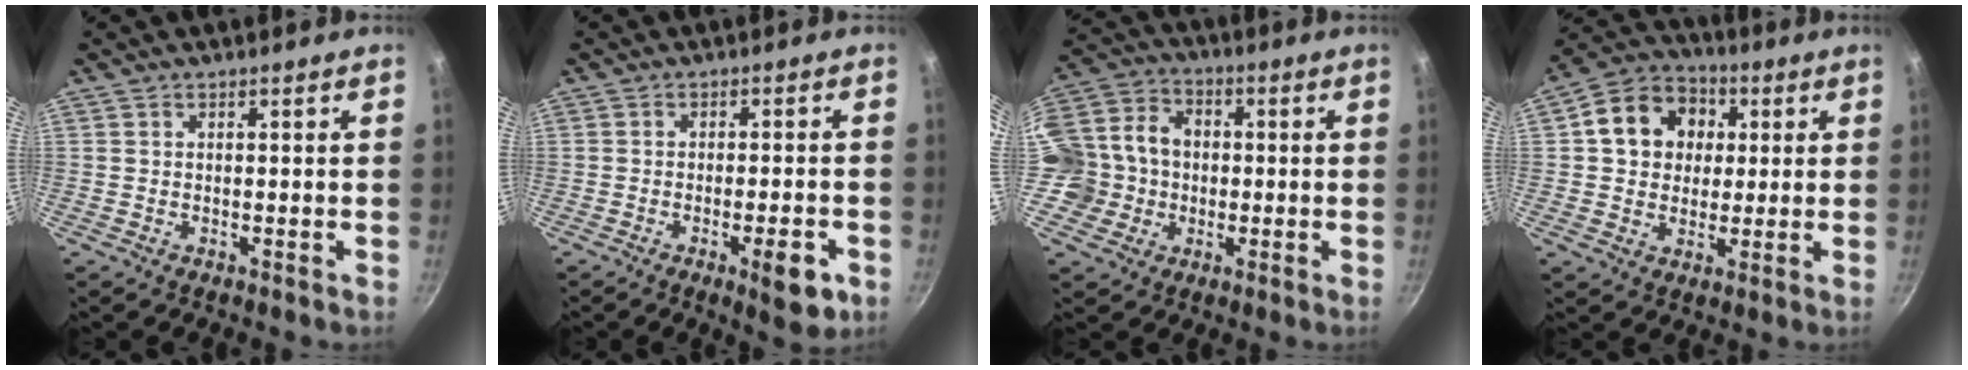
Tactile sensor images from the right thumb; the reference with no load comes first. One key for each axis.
{"total": 7.3, "fx": -3.0, "fy": 2.2, "fz": 6.3, "tx": -0.072, "ty": 0.012, "tz": -0.036}
{"total": 12.7, "fx": -1.4, "fy": 11.4, "fz": 5.6, "tx": -0.084, "ty": 0.030, "tz": -0.038}
{"total": 12.6, "fx": 2.6, "fy": 10.6, "fz": 6.3, "tx": -0.082, "ty": 0.015, "tz": 0.030}